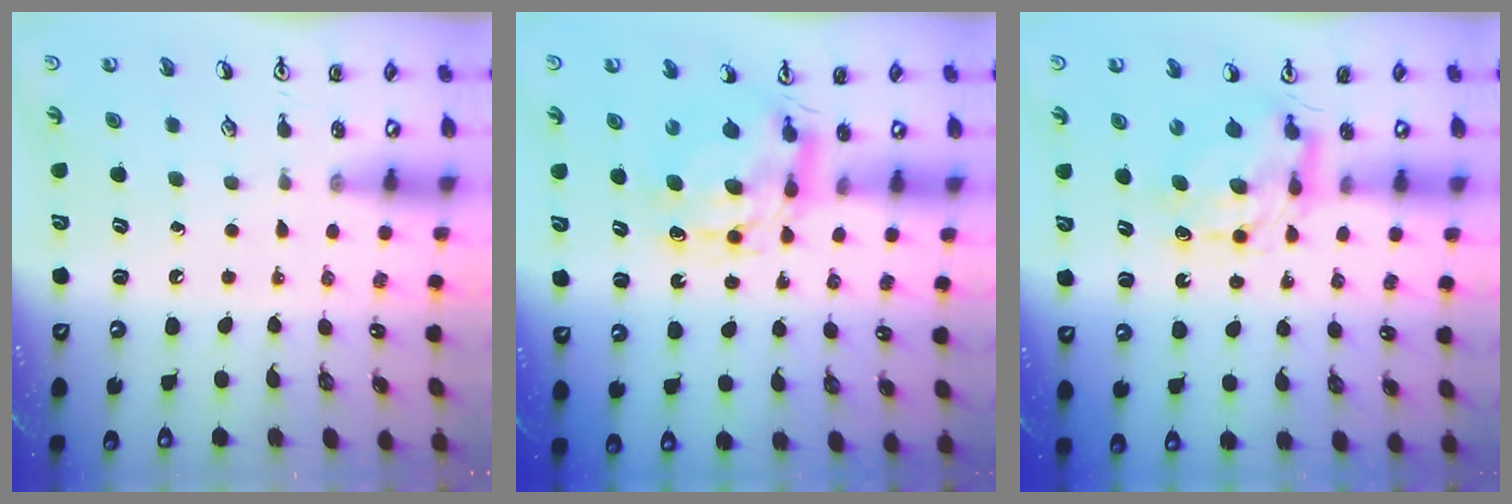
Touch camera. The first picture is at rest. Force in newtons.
{"total": 8.7, "press": 8.7, "slide": 0.7}
{"total": 7.9, "press": 7.9, "slide": 0.7}